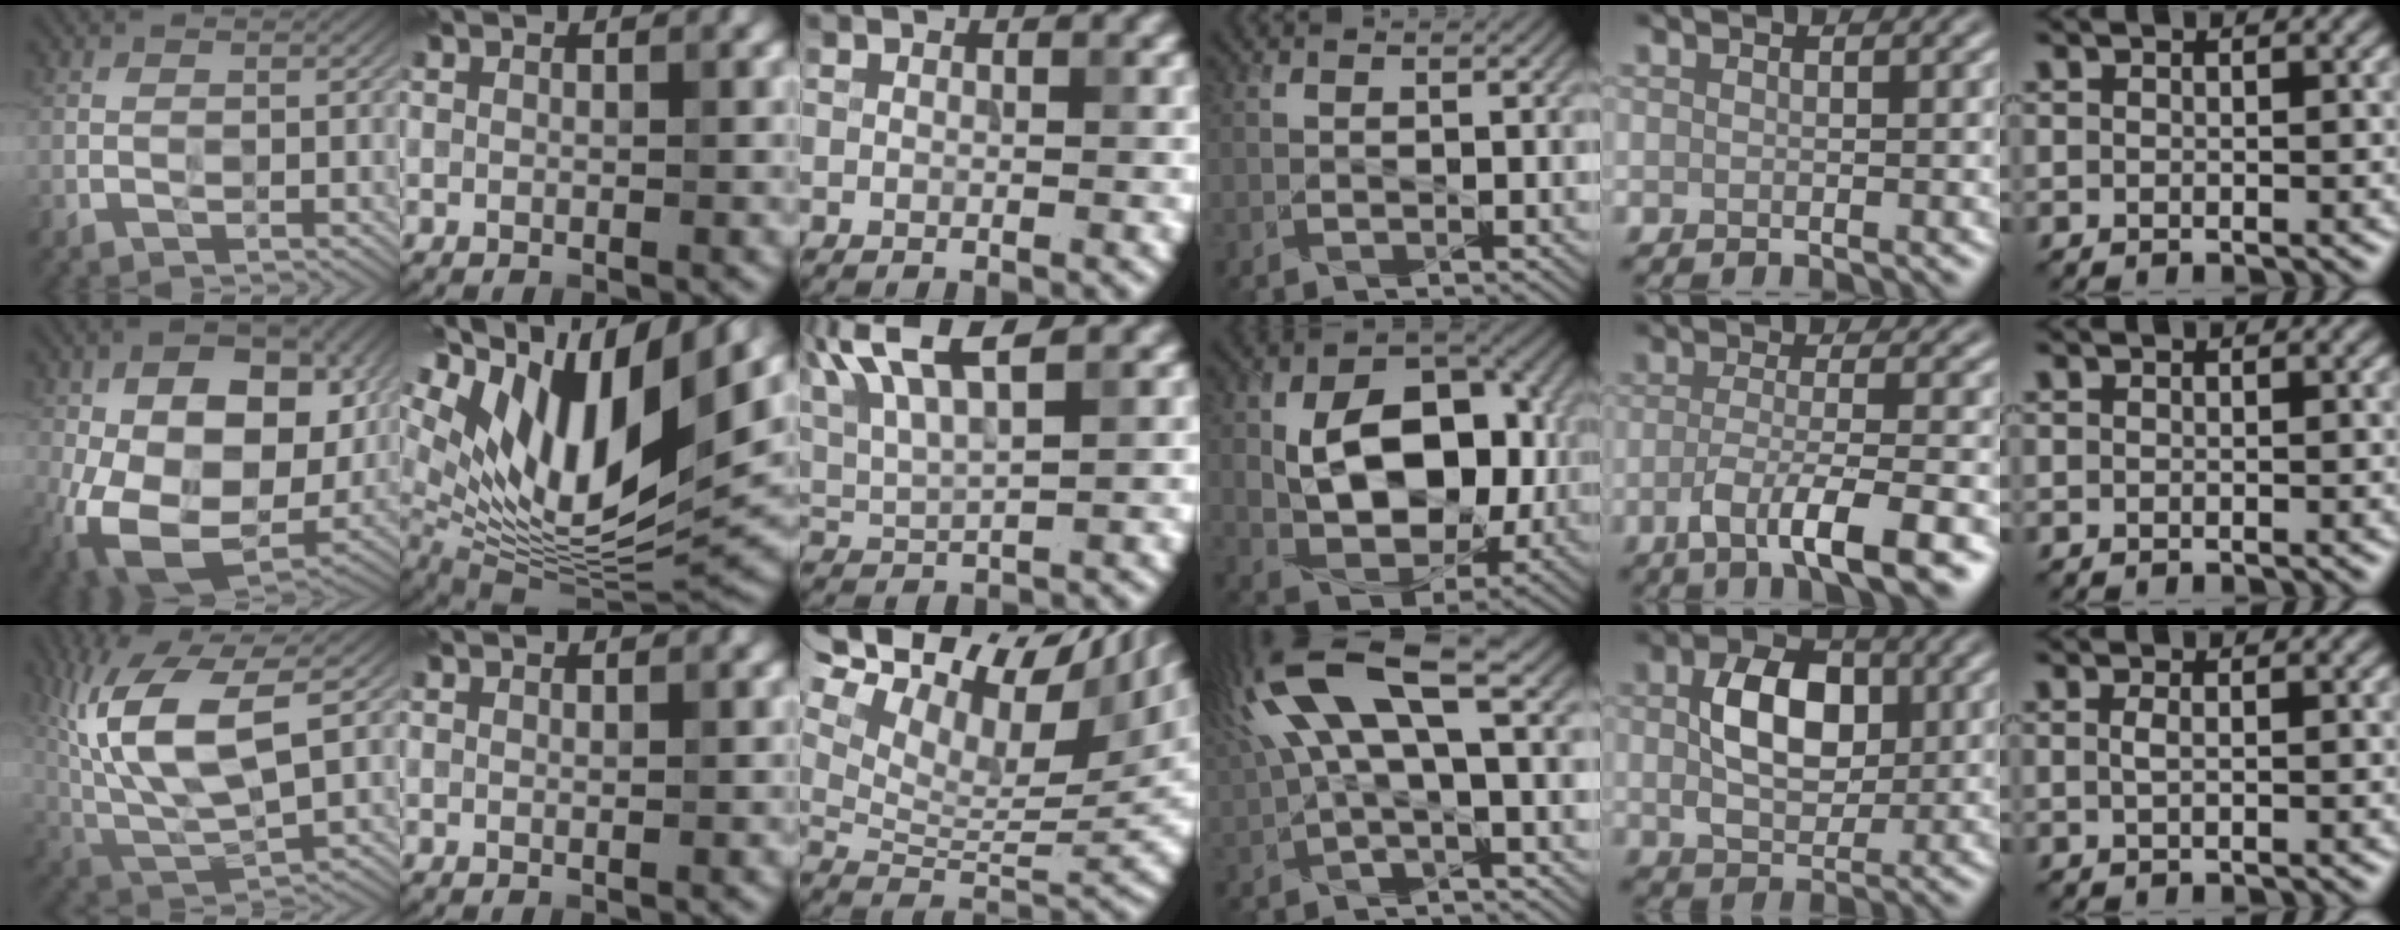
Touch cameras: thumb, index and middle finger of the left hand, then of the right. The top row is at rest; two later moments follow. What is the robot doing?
{"motion": "wipe", "object": "glasses"}